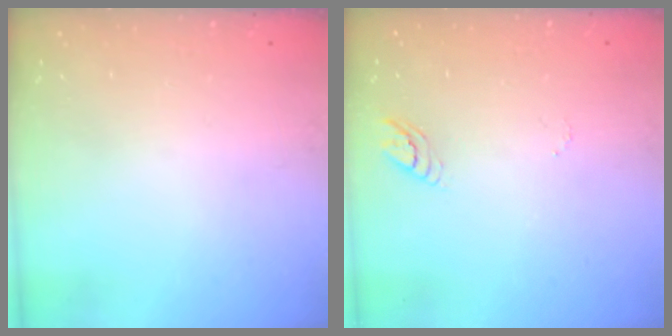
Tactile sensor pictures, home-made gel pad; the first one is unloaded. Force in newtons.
{"total": 3.6, "press": 3.5, "slide": 0.3}